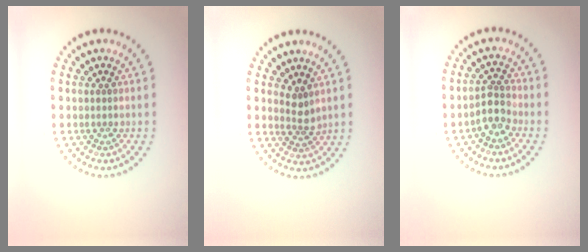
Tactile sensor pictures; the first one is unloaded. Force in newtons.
{"total": 1.8, "press": 1.3, "slide": 1.3}
{"total": 2.5, "press": 2.2, "slide": 1.2}